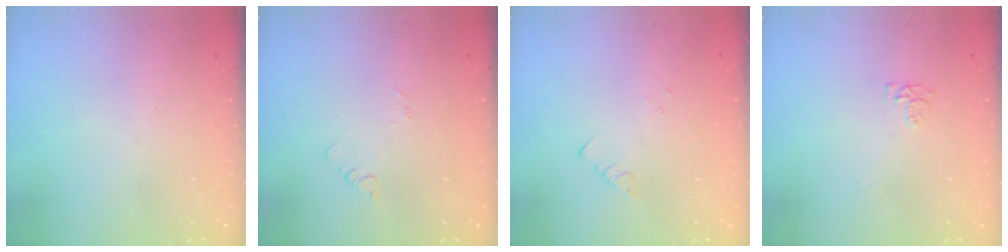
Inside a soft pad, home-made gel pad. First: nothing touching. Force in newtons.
{"total": 2.4, "press": 2.4, "slide": 0.3}
{"total": 1.8, "press": 1.8, "slide": 0.2}
{"total": 4.3, "press": 4.3, "slide": 0.8}